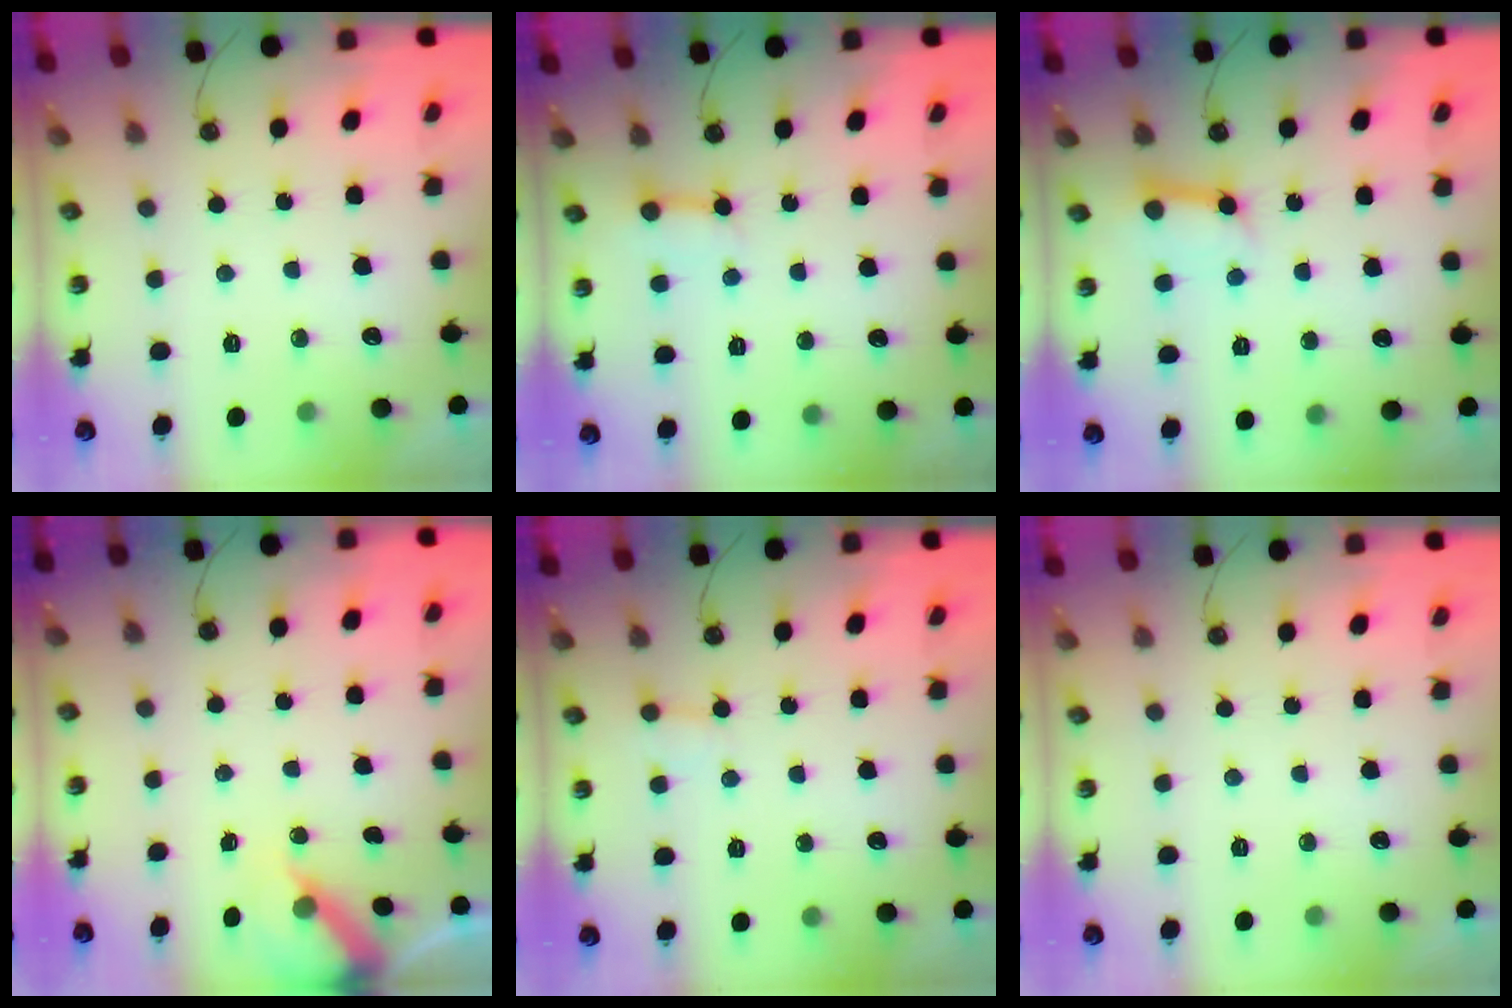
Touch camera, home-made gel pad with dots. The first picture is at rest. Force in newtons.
{"total": 3.3, "press": 3.3, "slide": 0.3}
{"total": 6.7, "press": 6.6, "slide": 0.9}
{"total": 6.2, "press": 6.2, "slide": 0.6}
{"total": 3.9, "press": 3.9, "slide": 0.4}
{"total": 0.0}